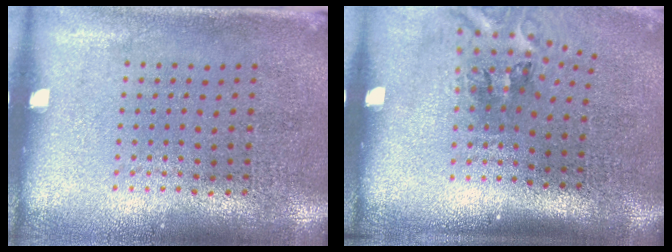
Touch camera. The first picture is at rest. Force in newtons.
{"total": 2.0, "press": 1.2, "slide": 1.6}